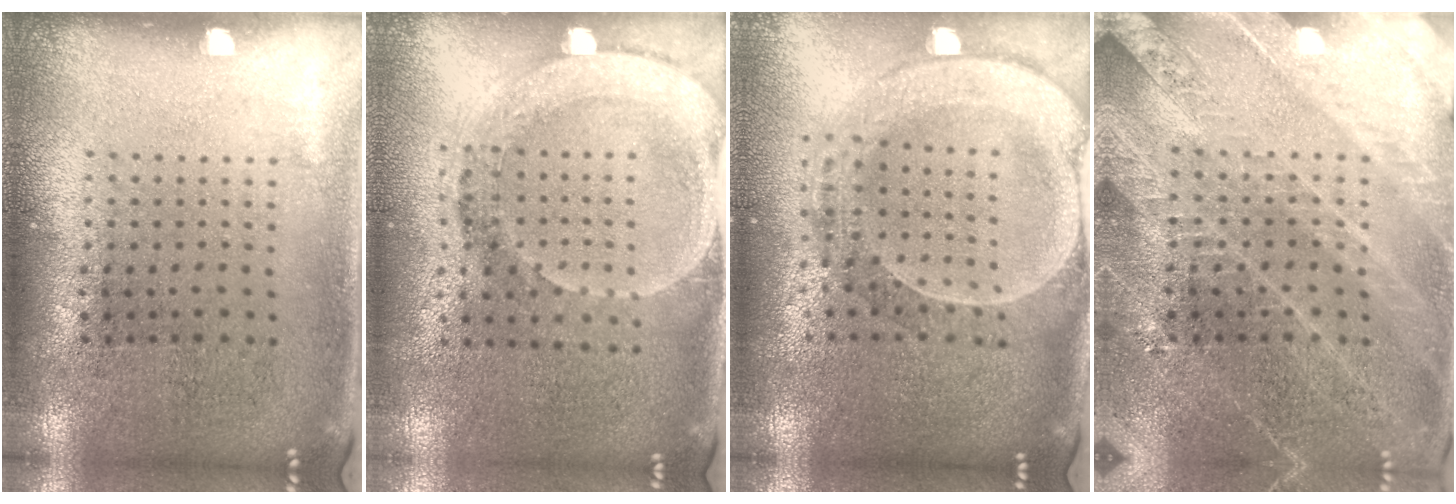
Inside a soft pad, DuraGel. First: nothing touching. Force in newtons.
{"total": 1.9, "press": 1.7, "slide": 0.9}
{"total": 2.4, "press": 2.2, "slide": 1.1}
{"total": 3.2, "press": 3.0, "slide": 1.0}